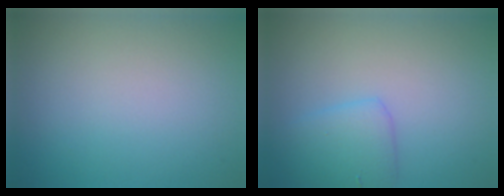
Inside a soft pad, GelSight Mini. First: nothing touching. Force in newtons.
{"total": 2.8, "press": 2.8, "slide": 0.1}